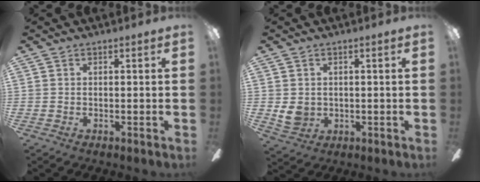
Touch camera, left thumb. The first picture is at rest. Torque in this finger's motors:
{"motor_torque": [-0.17, 0.17, 0.01, -0.01, 0.00]}